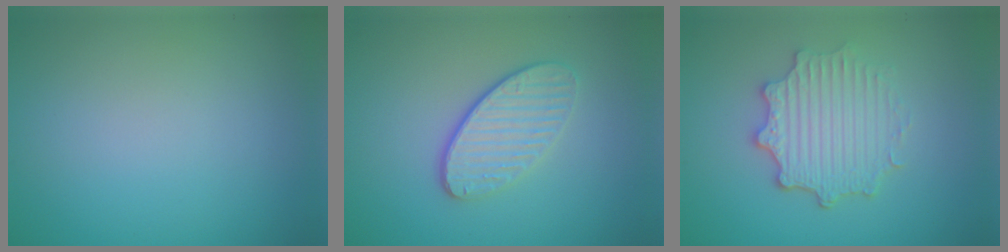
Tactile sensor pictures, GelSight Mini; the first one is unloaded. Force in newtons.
{"total": 3.6, "press": 3.0, "slide": 2.0}
{"total": 4.4, "press": 3.6, "slide": 2.6}